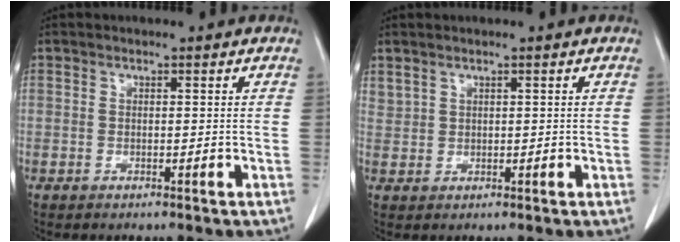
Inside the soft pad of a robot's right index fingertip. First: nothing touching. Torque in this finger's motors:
{"motor_torque": [-0.45, 0.26, -0.02, -0.01]}